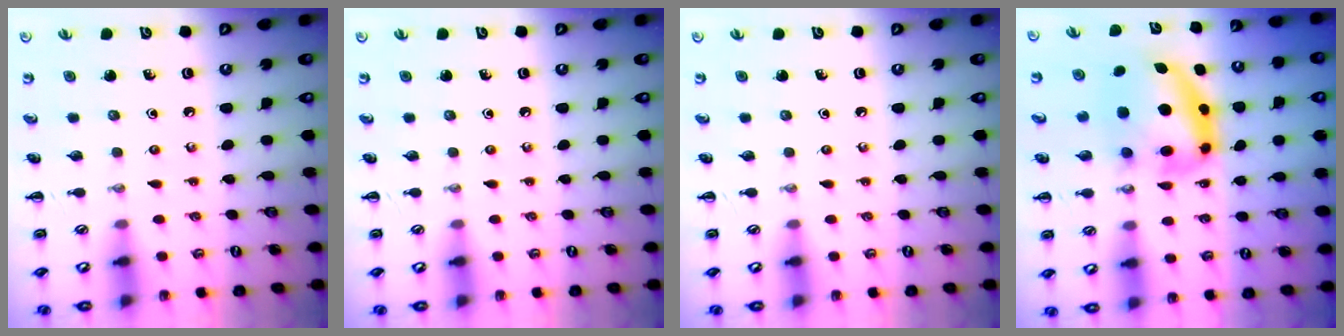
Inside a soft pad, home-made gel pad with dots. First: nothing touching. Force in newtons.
{"total": 0.0}
{"total": 0.0}
{"total": 8.8, "press": 8.5, "slide": 2.0}